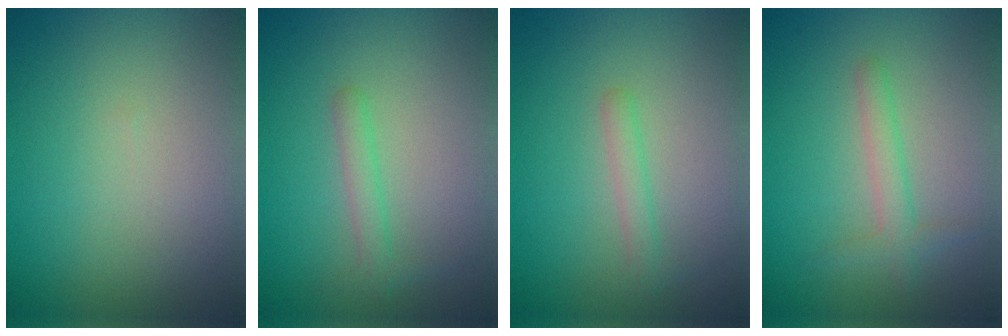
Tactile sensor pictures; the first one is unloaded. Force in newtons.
{"total": 1.6, "press": 1.6, "slide": 0.1}
{"total": 1.4, "press": 1.4, "slide": 0.1}
{"total": 2.0, "press": 2.0, "slide": 0.1}